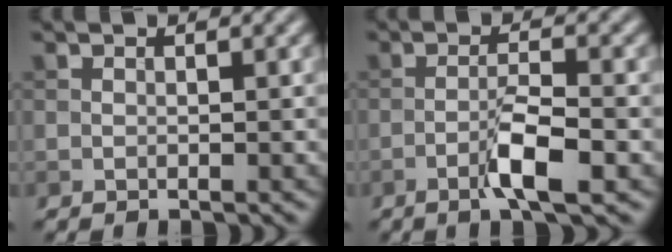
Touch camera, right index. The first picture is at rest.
{"total": 4.2, "force": [-2.0, 0.6, 3.6], "torque": [-0.067, 0.007, -0.041]}